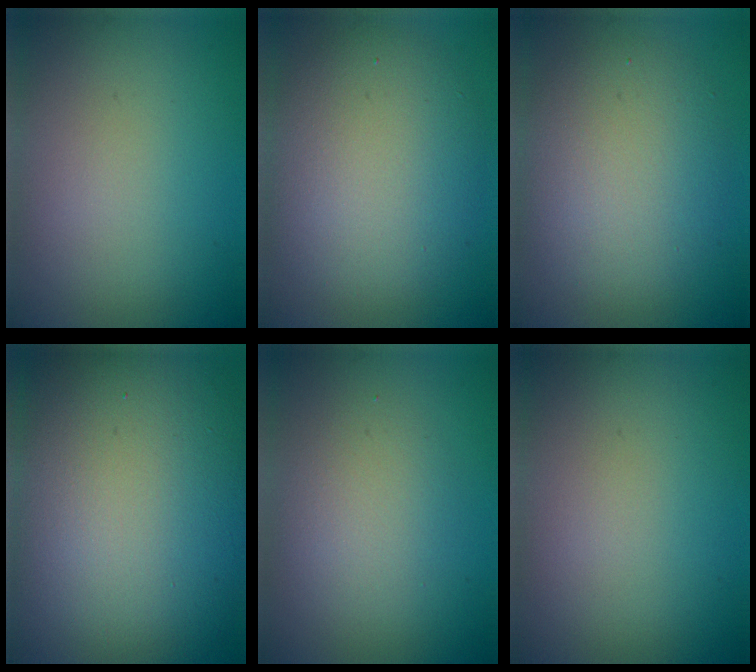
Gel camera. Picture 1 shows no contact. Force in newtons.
{"total": 7.3, "press": 7.3, "slide": 0.3}
{"total": 5.6, "press": 5.6, "slide": 0.5}
{"total": 17.3, "press": 17.3, "slide": 0.9}
{"total": 2.6, "press": 2.6, "slide": 0.1}
{"total": 0.0}